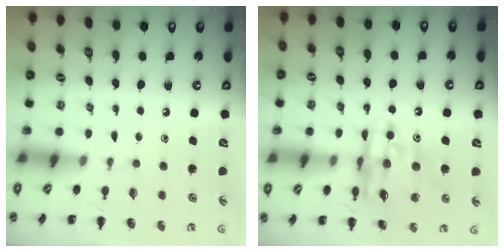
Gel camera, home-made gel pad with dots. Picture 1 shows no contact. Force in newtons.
{"total": 12.6, "press": 12.2, "slide": 3.3}